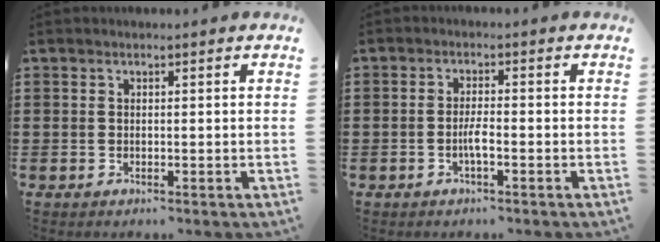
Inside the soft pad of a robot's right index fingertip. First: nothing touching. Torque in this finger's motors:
{"motor_torque": [-0.62, 0.52, -0.31, -0.06]}